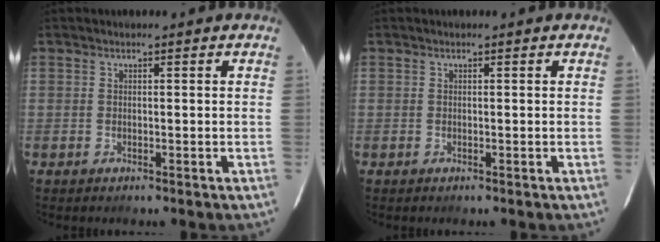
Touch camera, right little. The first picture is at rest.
{"total": 0.0}